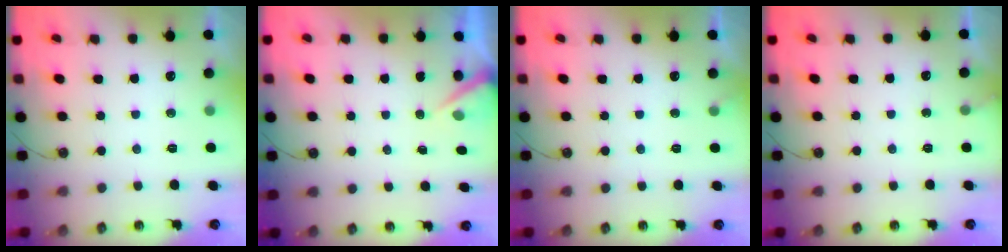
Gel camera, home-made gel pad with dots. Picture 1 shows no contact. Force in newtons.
{"total": 3.5, "press": 3.5, "slide": 0.2}
{"total": 4.4, "press": 4.4, "slide": 0.2}
{"total": 2.8, "press": 2.8, "slide": 0.2}